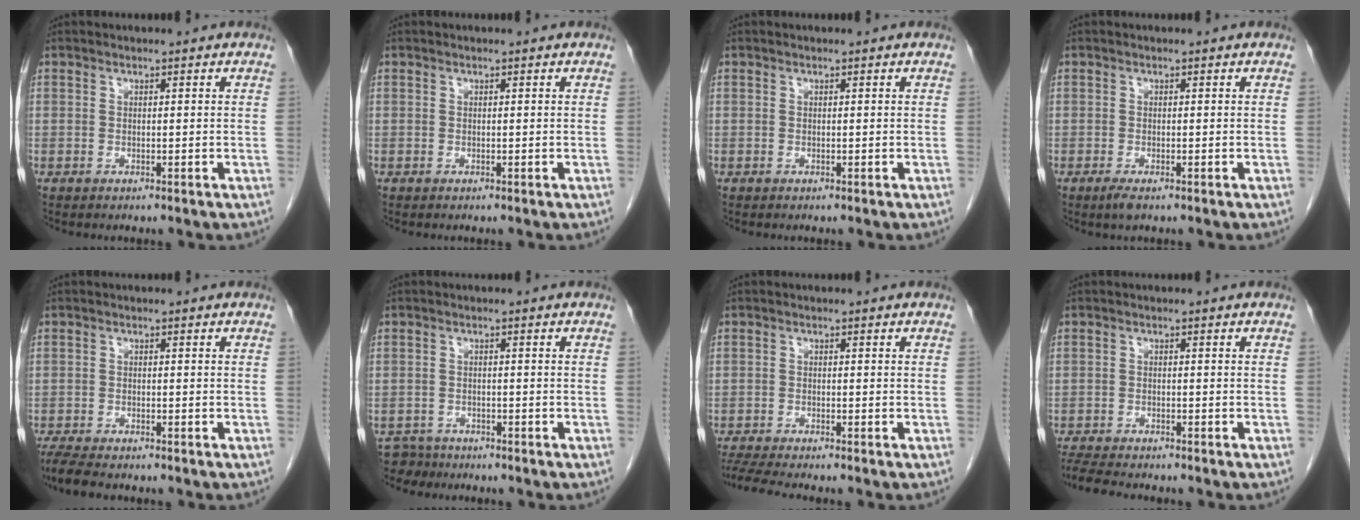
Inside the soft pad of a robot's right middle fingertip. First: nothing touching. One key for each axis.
{"total": 0.0}
{"total": 0.0}
{"total": 1.7, "fx": -1.1, "fy": 0.3, "fz": 1.2, "tx": -0.028, "ty": -0.005, "tz": -0.019}
{"total": 5.5, "fx": -4.7, "fy": 0.9, "fz": 2.7, "tx": -0.054, "ty": -0.018, "tz": -0.079}
{"total": 2.6, "fx": -2.2, "fy": 1.0, "fz": -0.9, "tx": 0.011, "ty": -0.002, "tz": -0.041}
{"total": 5.6, "fx": -5.0, "fy": -0.7, "fz": 2.4, "tx": -0.044, "ty": -0.019, "tz": -0.086}
{"total": 6.8, "fx": -6.2, "fy": 0.7, "fz": 2.7, "tx": -0.049, "ty": -0.017, "tz": -0.102}